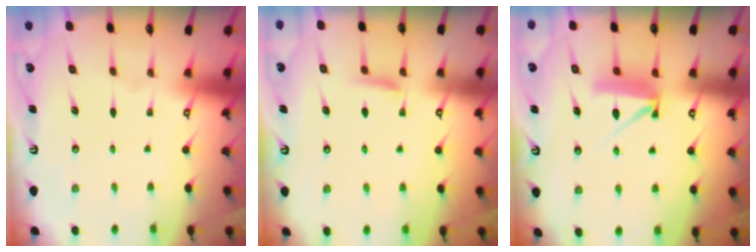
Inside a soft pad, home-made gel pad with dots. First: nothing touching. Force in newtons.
{"total": 5.9, "press": 5.8, "slide": 0.8}
{"total": 7.7, "press": 7.7, "slide": 0.4}